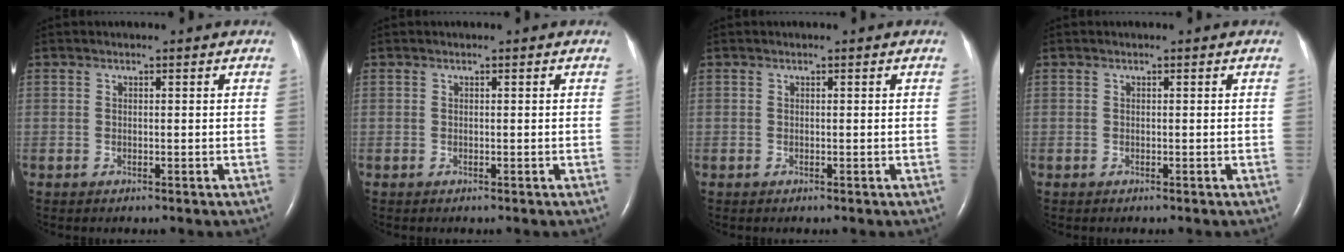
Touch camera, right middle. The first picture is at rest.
{"total": 0.0}
{"total": 0.0}
{"total": 0.0}